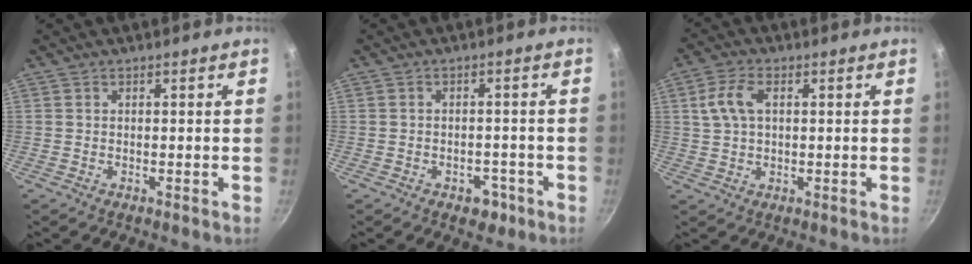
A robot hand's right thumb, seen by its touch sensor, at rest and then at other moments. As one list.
[{"total": 3.2, "force": [-1.8, 2.2, 1.5], "torque": [-0.003, 0.015, -0.020]}, {"total": 6.1, "force": [1.5, 3.6, 4.7], "torque": [-0.101, 0.010, 0.029]}]